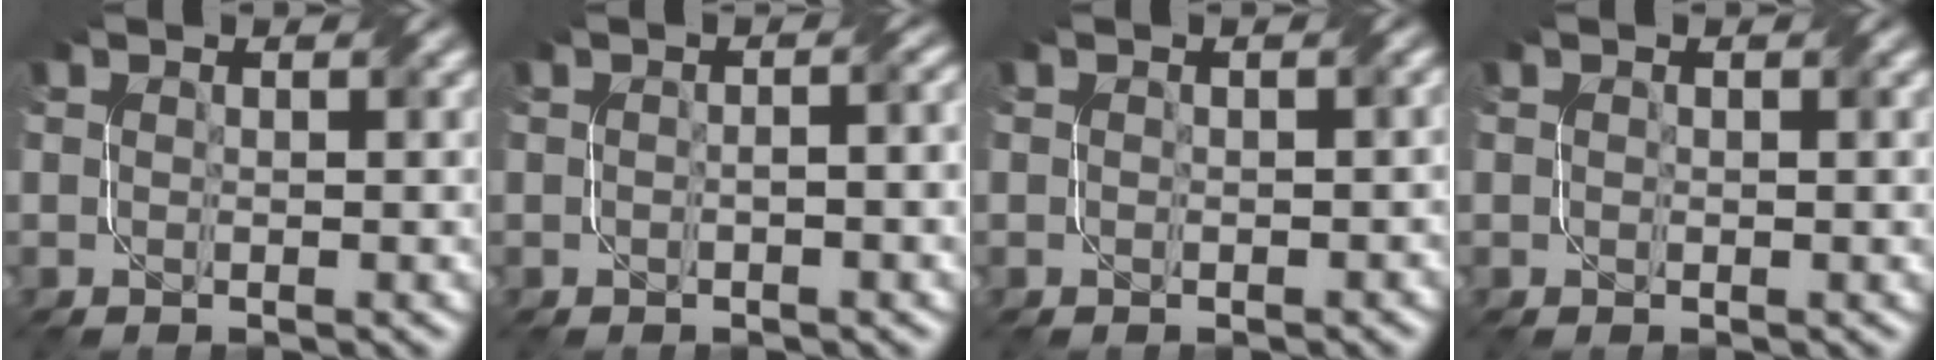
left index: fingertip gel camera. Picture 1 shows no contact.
{"total": 2.8, "force": [0.0, 1.2, 2.6], "torque": [-0.031, 0.008, -0.007]}
{"total": 0.5, "force": [-0.1, 0.4, 0.3], "torque": [-0.005, 0.000, -0.001]}
{"total": 0.6, "force": [0.3, 0.3, 0.3], "torque": [-0.003, 0.001, 0.005]}